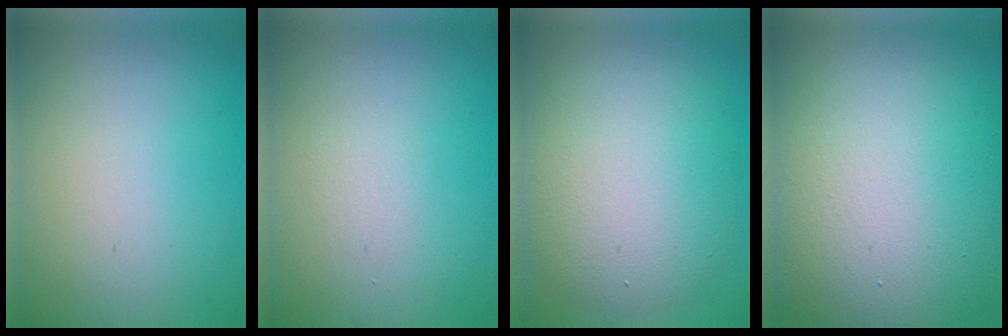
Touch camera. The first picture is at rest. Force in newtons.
{"total": 0.7, "press": 0.7, "slide": 0.1}
{"total": 7.9, "press": 7.9, "slide": 0.4}
{"total": 17.0, "press": 16.9, "slide": 1.3}